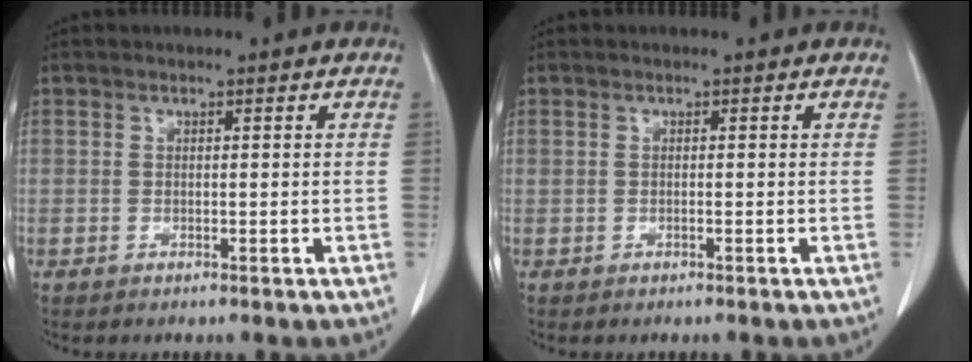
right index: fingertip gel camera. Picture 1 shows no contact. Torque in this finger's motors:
{"motor_torque": [0.05, -0.02, 0.01, 0.00]}